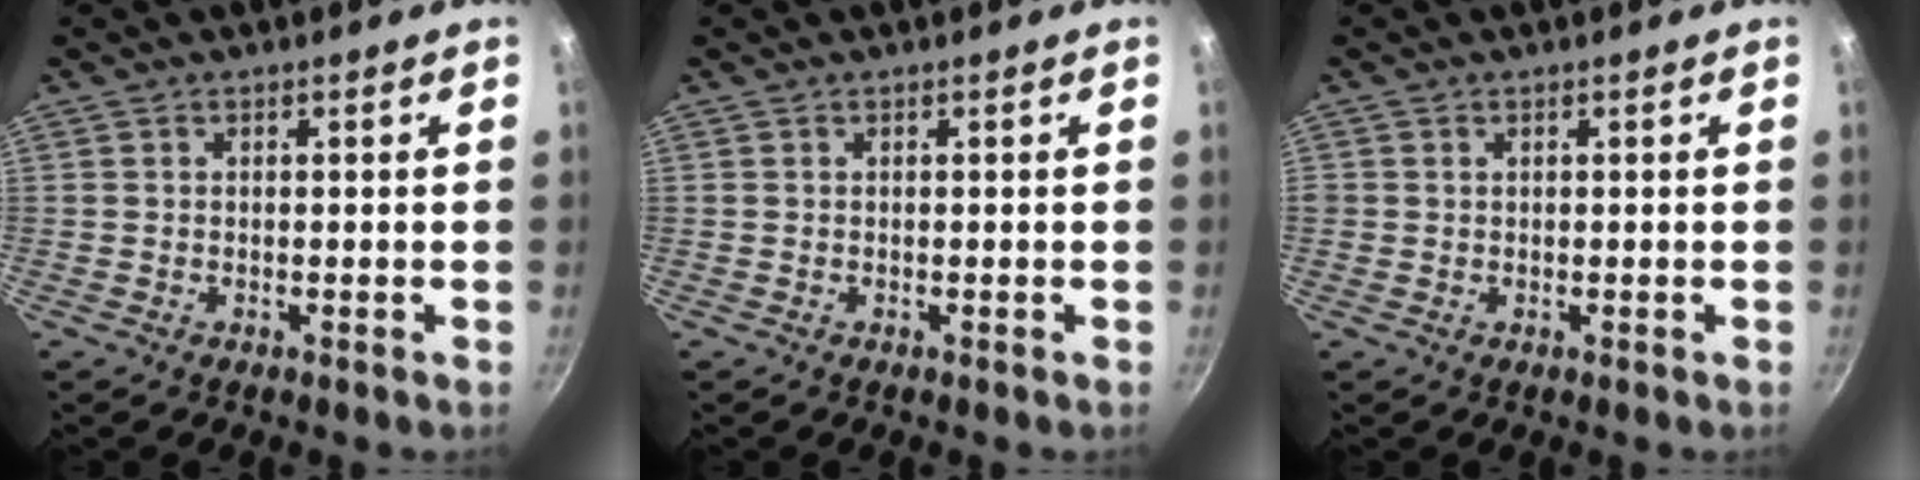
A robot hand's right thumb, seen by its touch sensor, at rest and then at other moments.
{"total": 0.0}
{"total": 0.8, "force": [0.2, 0.7, 0.1], "torque": [0.003, 0.003, 0.002]}